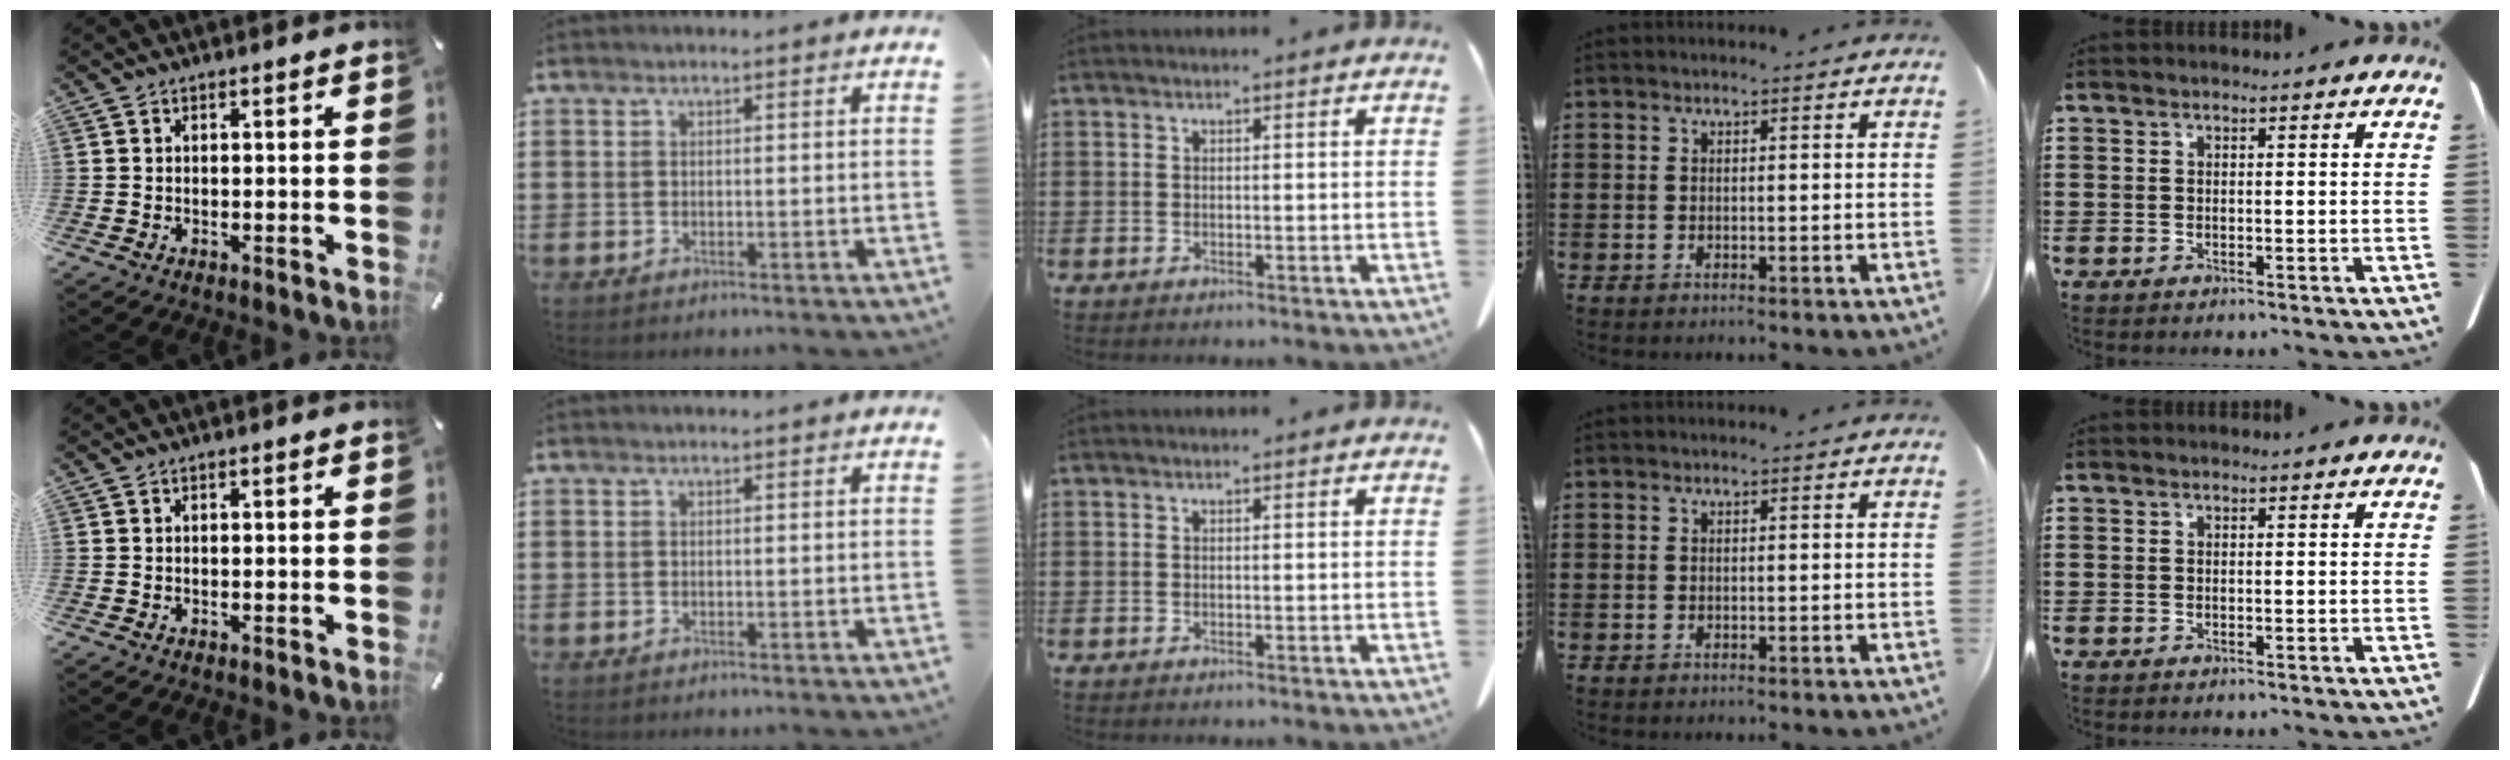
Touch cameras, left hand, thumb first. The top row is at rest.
{}